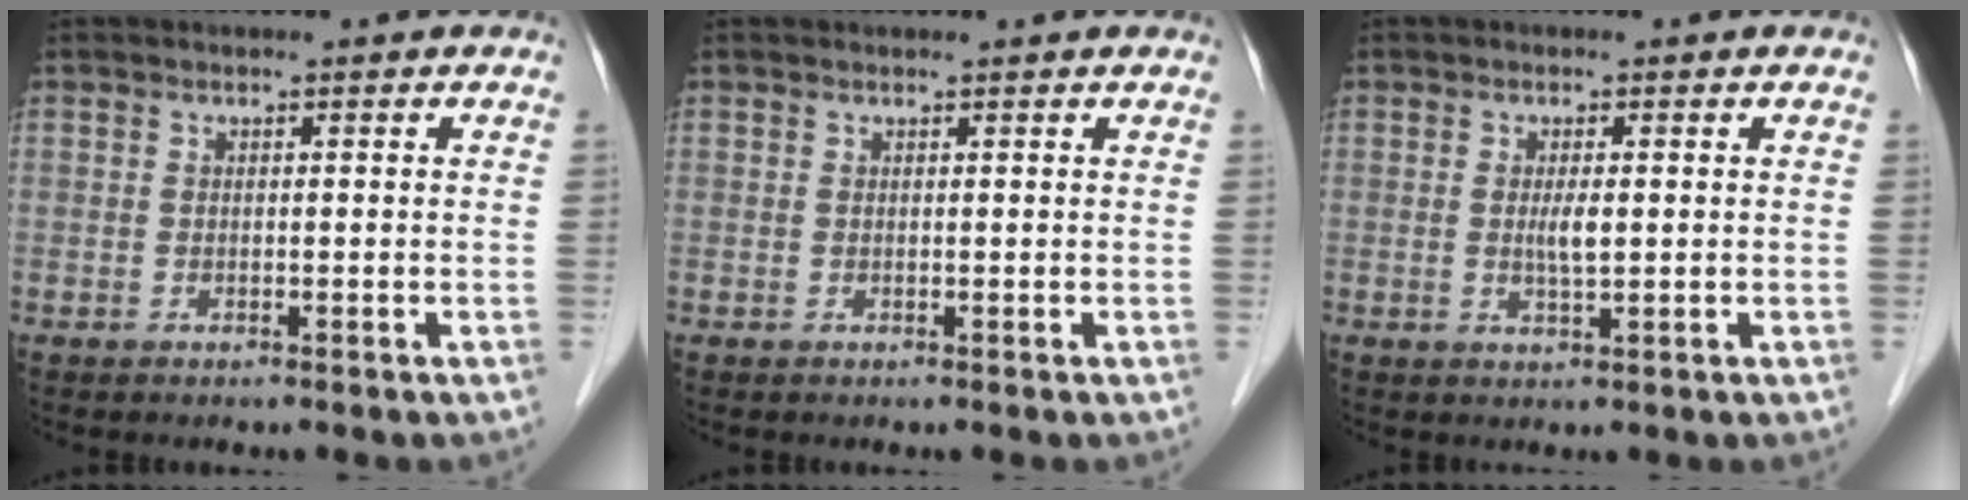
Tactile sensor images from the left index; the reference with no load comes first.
{"total": 1.2, "force": [1.2, 0.1, 0.2], "torque": [-0.010, 0.008, 0.015]}
{"total": 2.3, "force": [0.2, 0.3, 2.3], "torque": [-0.047, -0.003, 0.005]}